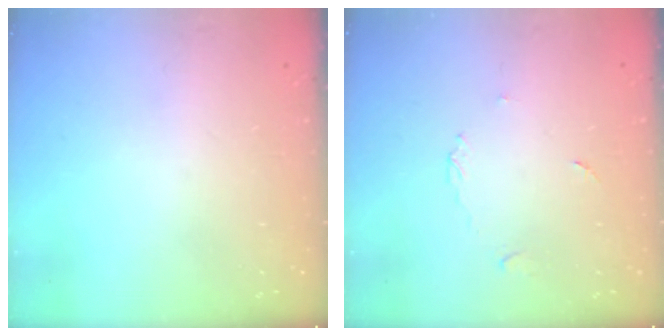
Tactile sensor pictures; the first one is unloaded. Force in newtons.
{"total": 2.7, "press": 2.7, "slide": 0.4}